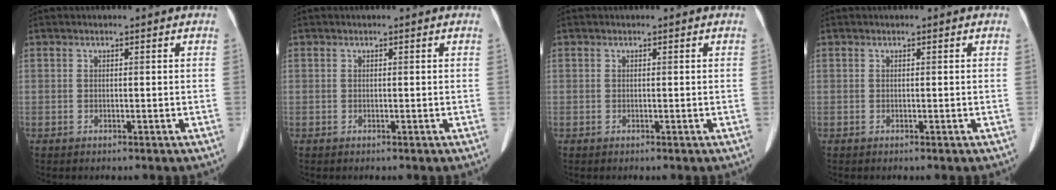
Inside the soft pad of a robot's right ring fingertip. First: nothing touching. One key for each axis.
{"total": 0.0}
{"total": 0.0}
{"total": 0.0}